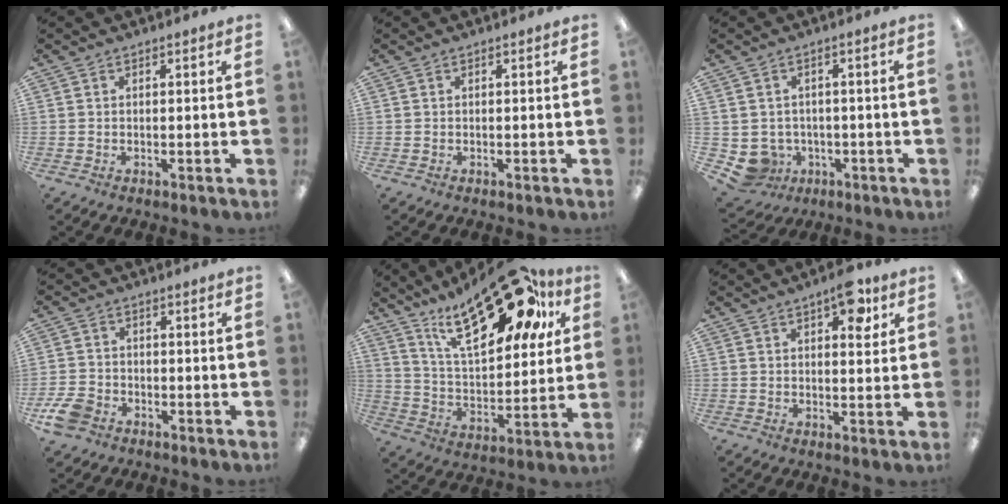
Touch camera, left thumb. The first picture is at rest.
{"total": 0.0}
{"total": 4.7, "force": [-1.2, 4.5, 0.6], "torque": [-0.035, 0.002, -0.016]}
{"total": 6.1, "force": [-3.9, 4.0, 2.5], "torque": [-0.055, 0.016, -0.073]}
{"total": 26.8, "force": [17.0, 10.9, 17.6], "torque": [-0.266, -0.095, 0.281]}
{"total": 7.8, "force": [4.0, 3.5, 5.7], "torque": [-0.060, -0.020, 0.061]}